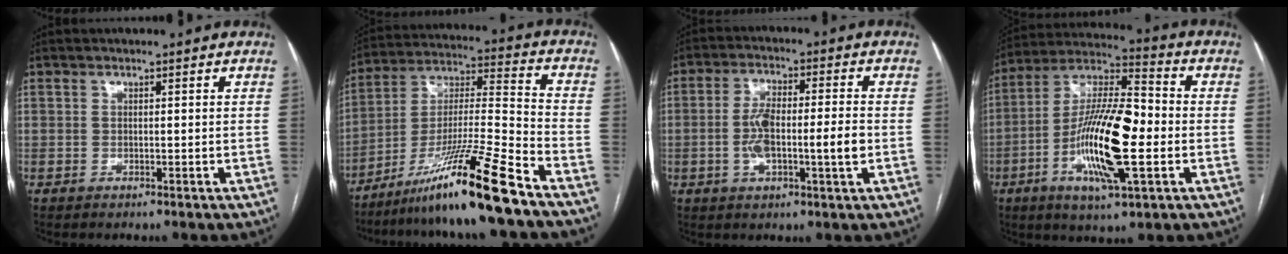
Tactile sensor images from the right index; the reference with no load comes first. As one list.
[{"total": 17.3, "force": [-12.3, -1.8, 12.0], "torque": [-0.231, -0.021, -0.219]}, {"total": 9.2, "force": [-1.5, 1.8, 8.9], "torque": [-0.166, 0.014, -0.025]}, {"total": 17.8, "force": [-3.8, 3.6, 17.0], "torque": [-0.331, 0.000, -0.069]}]